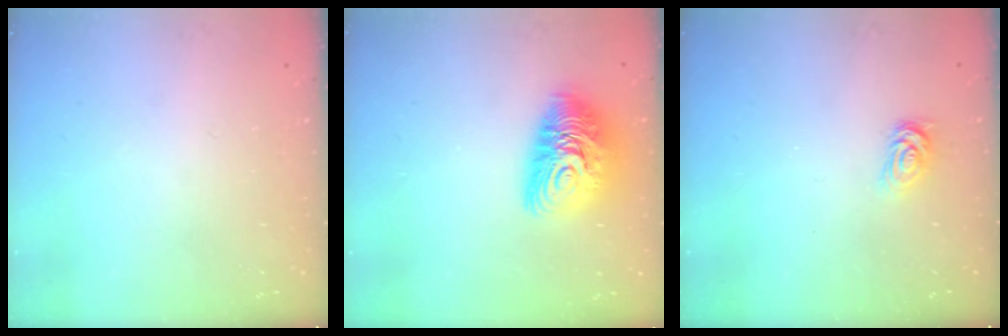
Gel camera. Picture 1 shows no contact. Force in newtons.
{"total": 12.9, "press": 12.9, "slide": 1.0}
{"total": 2.6, "press": 2.6, "slide": 0.4}